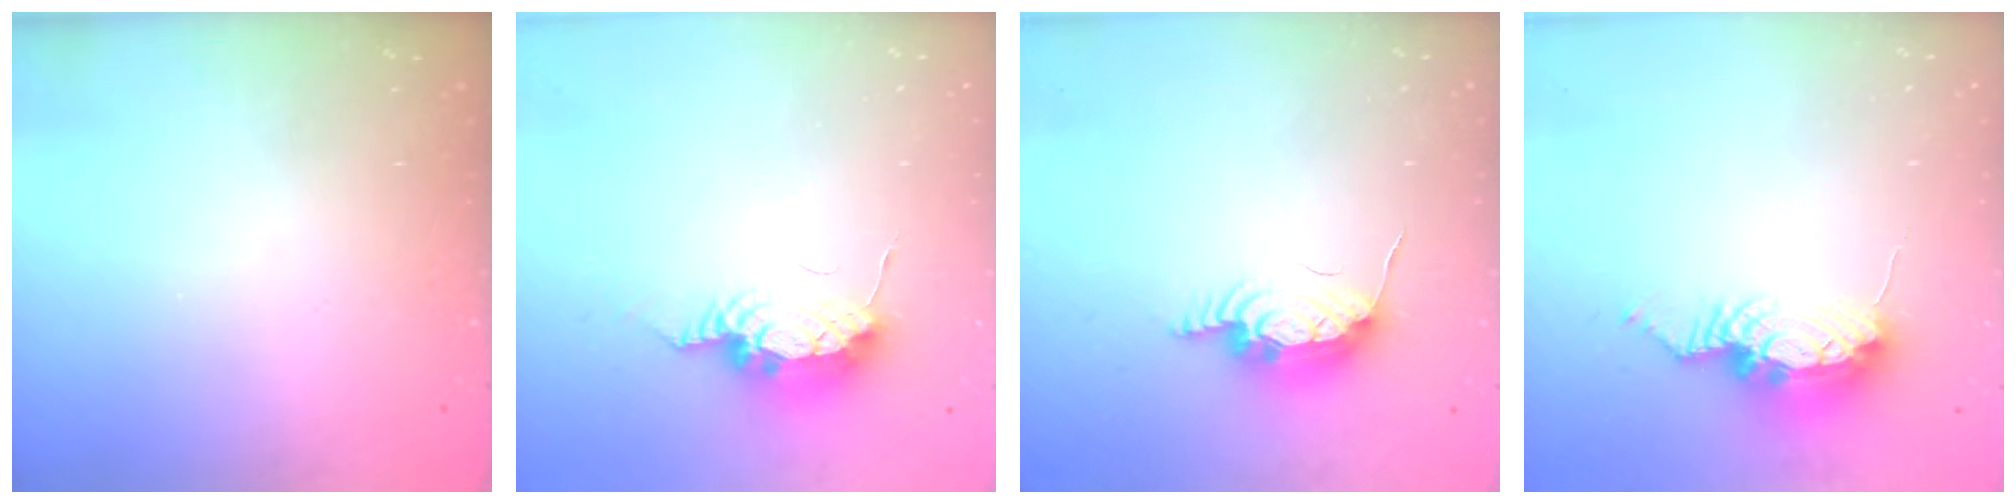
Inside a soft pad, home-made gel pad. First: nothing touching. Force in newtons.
{"total": 15.0, "press": 10.7, "slide": 10.4}
{"total": 10.3, "press": 10.2, "slide": 1.0}
{"total": 15.7, "press": 11.6, "slide": 10.6}